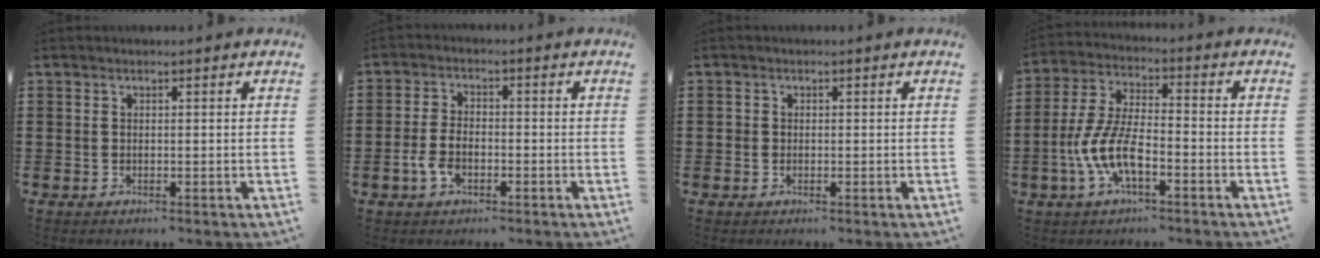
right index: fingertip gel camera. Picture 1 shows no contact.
{"total": 4.3, "force": [-1.8, 2.1, 3.2], "torque": [-0.077, -0.004, -0.036]}
{"total": 0.8, "force": [-0.1, 0.8, 0.2], "torque": [-0.005, 0.005, -0.003]}
{"total": 8.7, "force": [-3.6, 2.9, 7.3], "torque": [-0.171, -0.010, -0.071]}